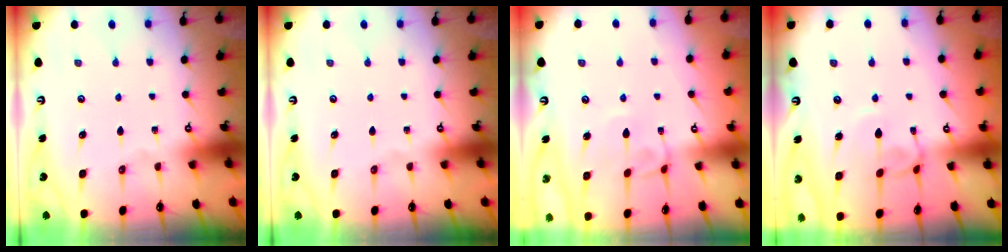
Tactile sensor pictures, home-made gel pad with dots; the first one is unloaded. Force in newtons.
{"total": 0.0}
{"total": 3.5, "press": 3.5, "slide": 0.1}
{"total": 2.9, "press": 2.9, "slide": 0.3}